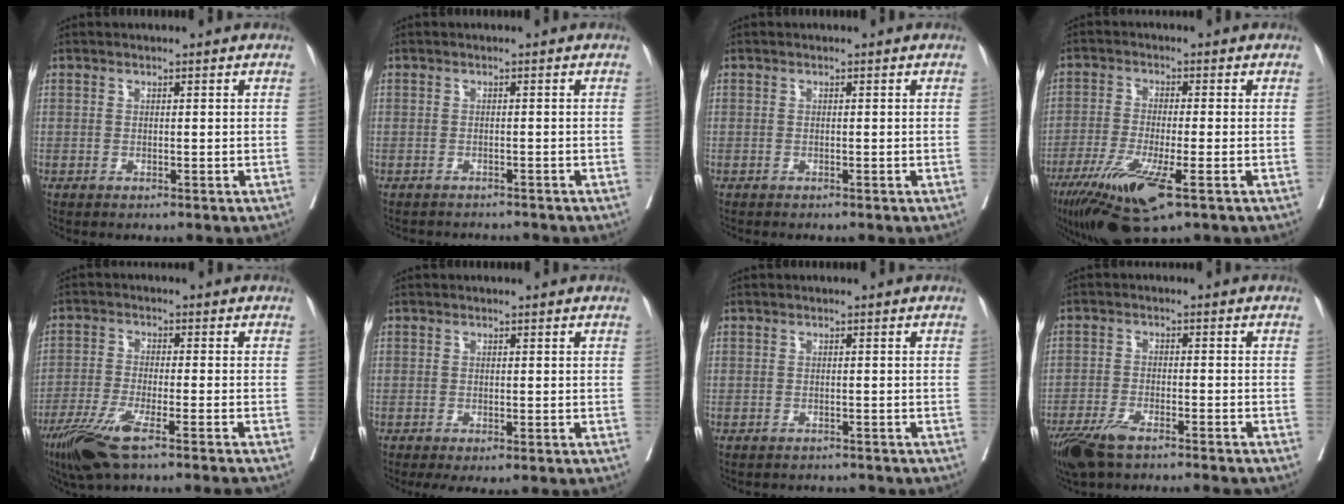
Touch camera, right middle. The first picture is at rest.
{"total": 4.1, "force": [-4.1, 0.7, 0.4], "torque": [0.003, -0.007, -0.055]}
{"total": 0.7, "force": [-0.6, 0.0, 0.3], "torque": [-0.001, -0.002, -0.012]}
{"total": 10.8, "force": [-5.7, 1.4, 9.1], "torque": [-0.169, -0.031, -0.096]}
{"total": 10.4, "force": [-7.5, -0.4, 7.1], "torque": [-0.125, -0.028, -0.128]}
{"total": 2.6, "force": [-1.7, 1.0, 1.6], "torque": [-0.024, -0.009, -0.024]}
{"total": 3.5, "force": [-3.4, 0.6, 0.0], "torque": [0.005, -0.007, -0.045]}
{"total": 10.4, "force": [-8.7, 0.8, 5.6], "torque": [-0.093, -0.023, -0.144]}